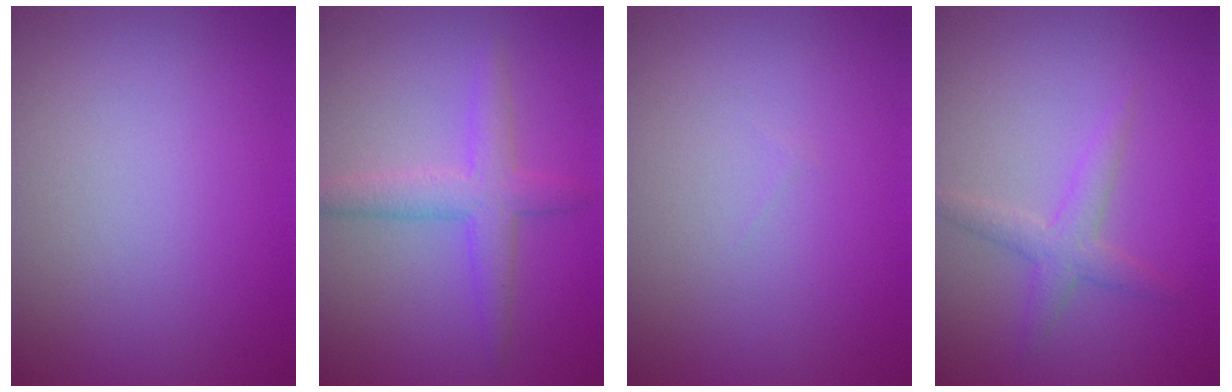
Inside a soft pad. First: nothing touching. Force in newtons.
{"total": 3.5, "press": 3.5, "slide": 0.2}
{"total": 0.0}
{"total": 2.2, "press": 2.2, "slide": 0.1}